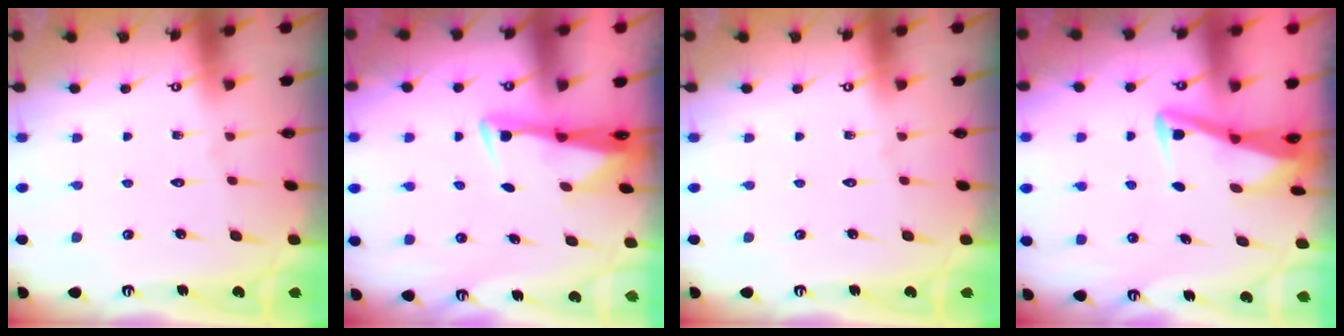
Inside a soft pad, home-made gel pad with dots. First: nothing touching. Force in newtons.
{"total": 2.9, "press": 2.8, "slide": 0.9}
{"total": 0.0}
{"total": 4.0, "press": 3.9, "slide": 0.4}